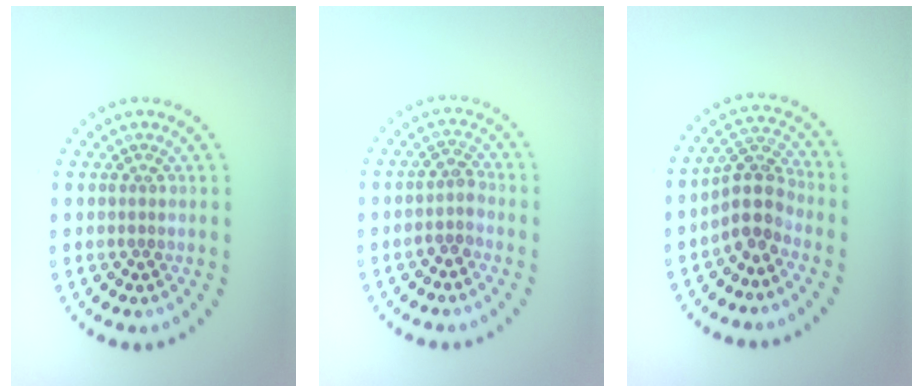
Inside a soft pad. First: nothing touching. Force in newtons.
{"total": 1.9, "press": 1.5, "slide": 1.2}
{"total": 3.5, "press": 2.7, "slide": 2.2}